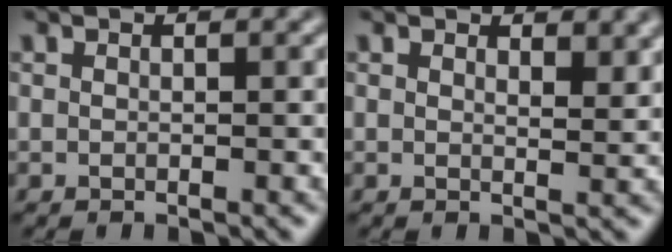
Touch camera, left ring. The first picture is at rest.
{"total": 2.3, "force": [1.5, 0.8, 1.5], "torque": [-0.020, -0.004, 0.027]}